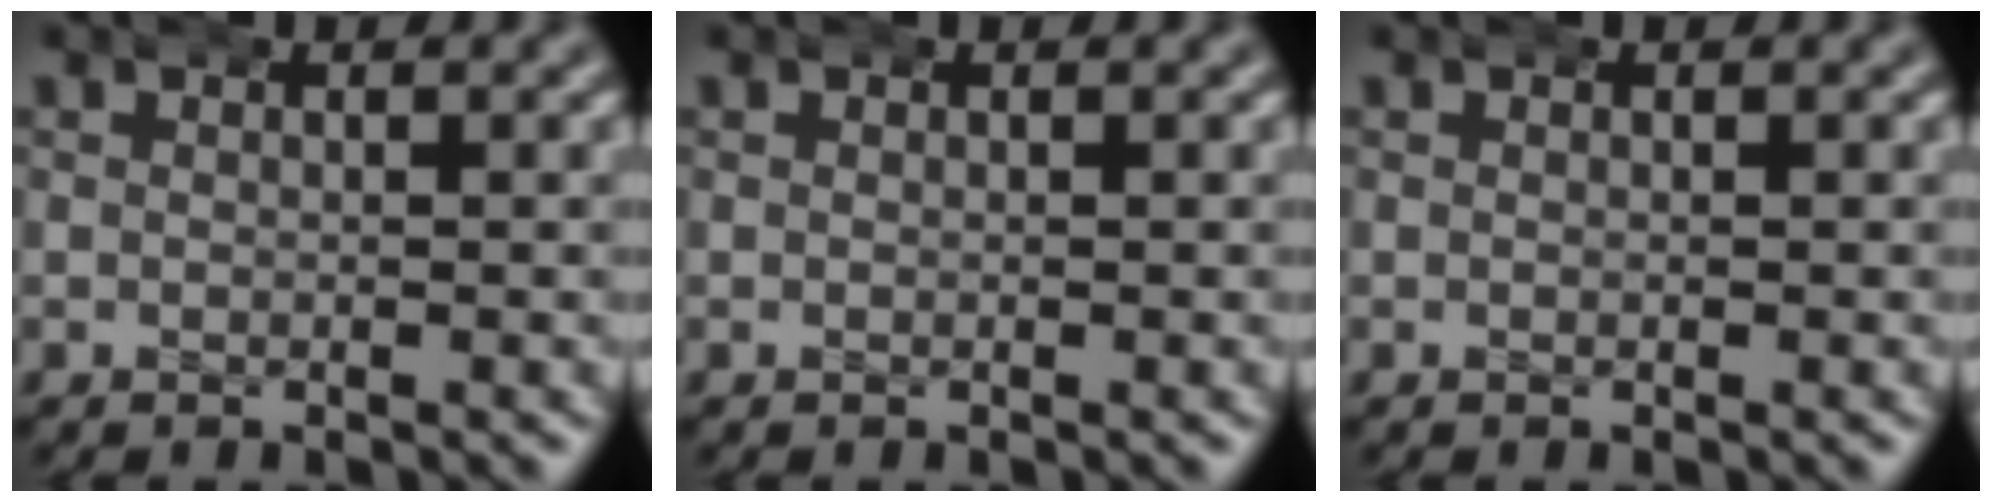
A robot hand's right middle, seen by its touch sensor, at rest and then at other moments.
{"total": 0.0}
{"total": 0.0}